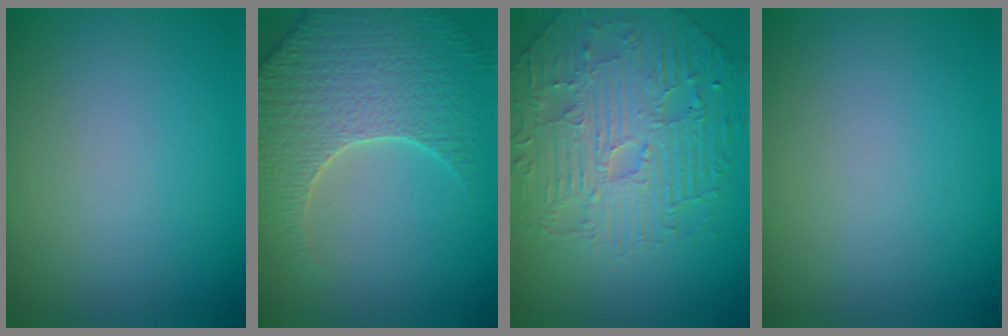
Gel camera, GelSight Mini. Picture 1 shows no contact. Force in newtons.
{"total": 5.9, "press": 5.6, "slide": 1.7}
{"total": 5.1, "press": 4.9, "slide": 1.5}
{"total": 0.0}